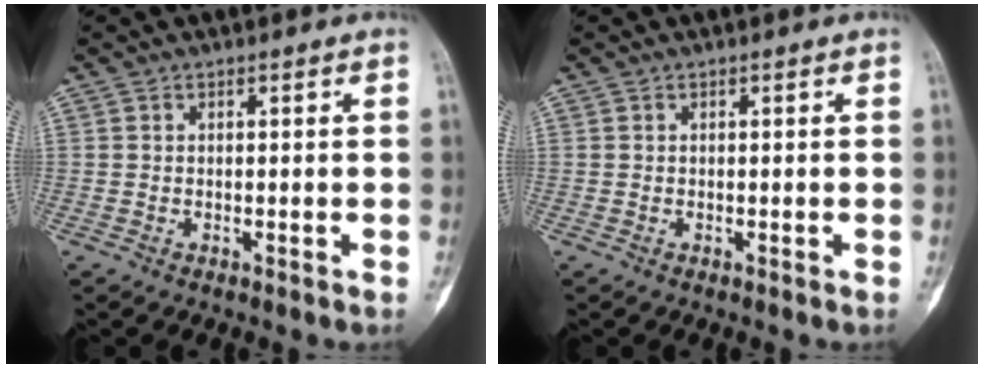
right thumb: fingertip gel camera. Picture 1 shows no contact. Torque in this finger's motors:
{"motor_torque": [0.23, 0.18, 0.05, -0.05, 0.02]}